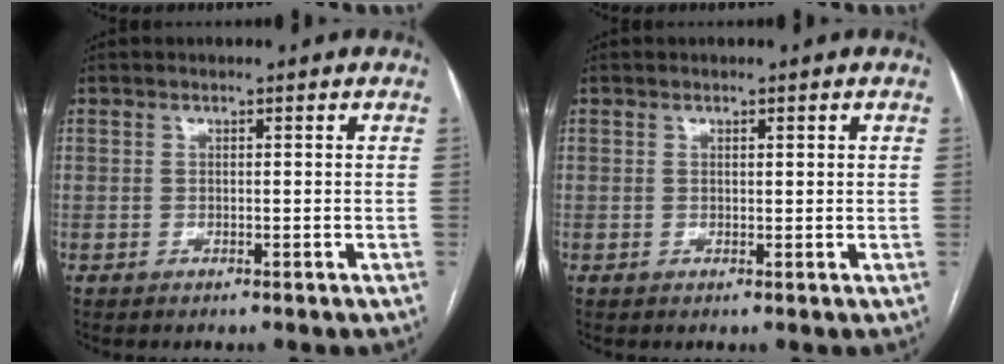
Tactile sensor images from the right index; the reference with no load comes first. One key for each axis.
{"total": 0.6, "fx": 0.3, "fy": 0.2, "fz": 0.5, "tx": -0.011, "ty": 0.000, "tz": 0.005}